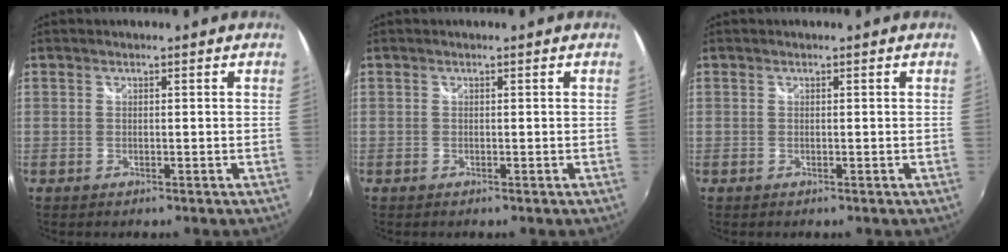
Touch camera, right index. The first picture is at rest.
{"total": 0.0}
{"total": 0.0}